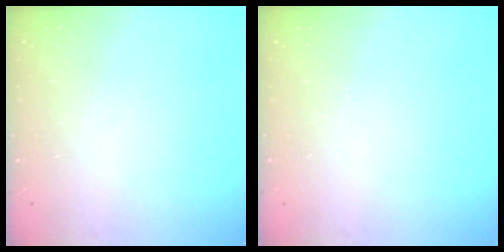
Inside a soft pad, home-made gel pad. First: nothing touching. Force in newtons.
{"total": 0.0}